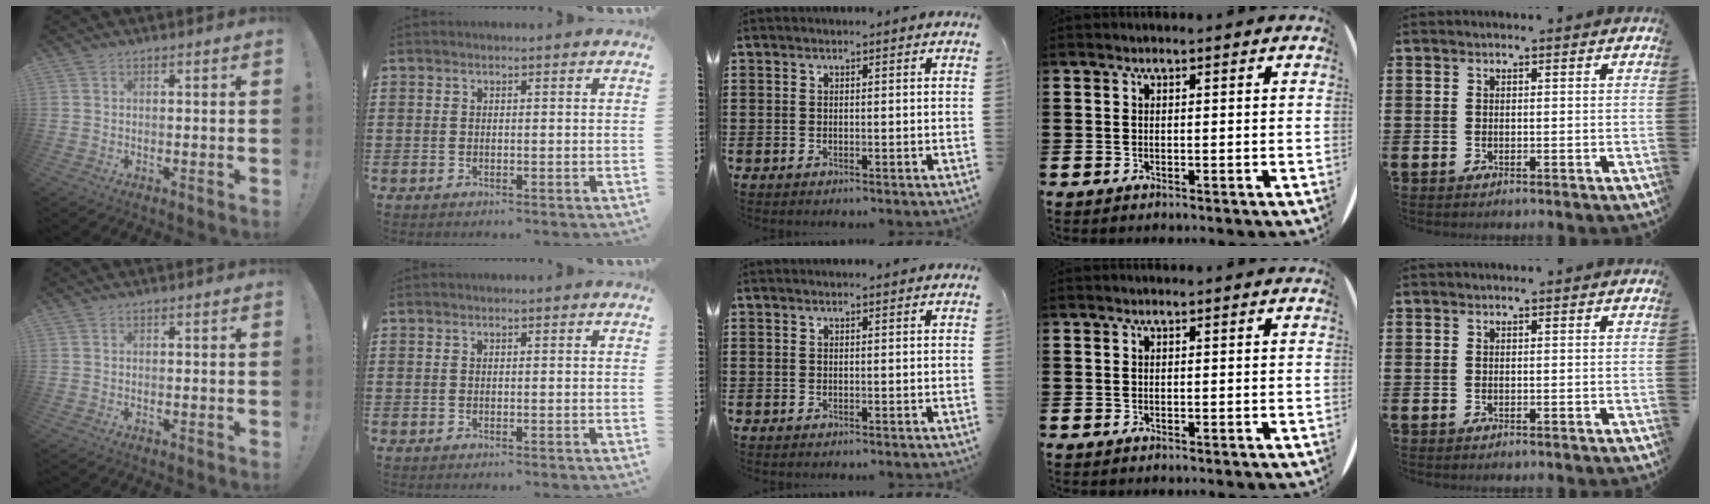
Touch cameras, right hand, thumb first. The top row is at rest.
{}